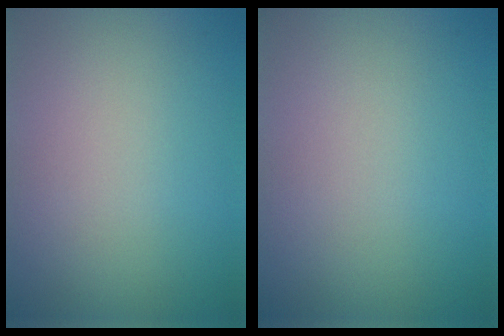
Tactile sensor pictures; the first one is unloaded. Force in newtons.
{"total": 0.0}